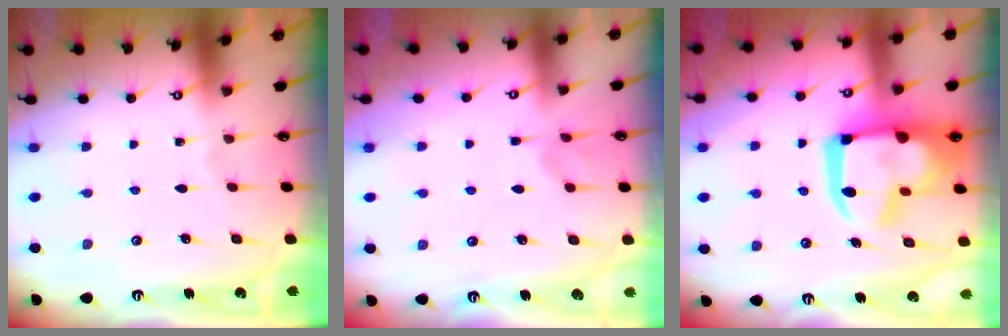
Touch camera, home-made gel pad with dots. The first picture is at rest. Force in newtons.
{"total": 1.7, "press": 1.5, "slide": 0.7}
{"total": 21.6, "press": 21.5, "slide": 2.1}